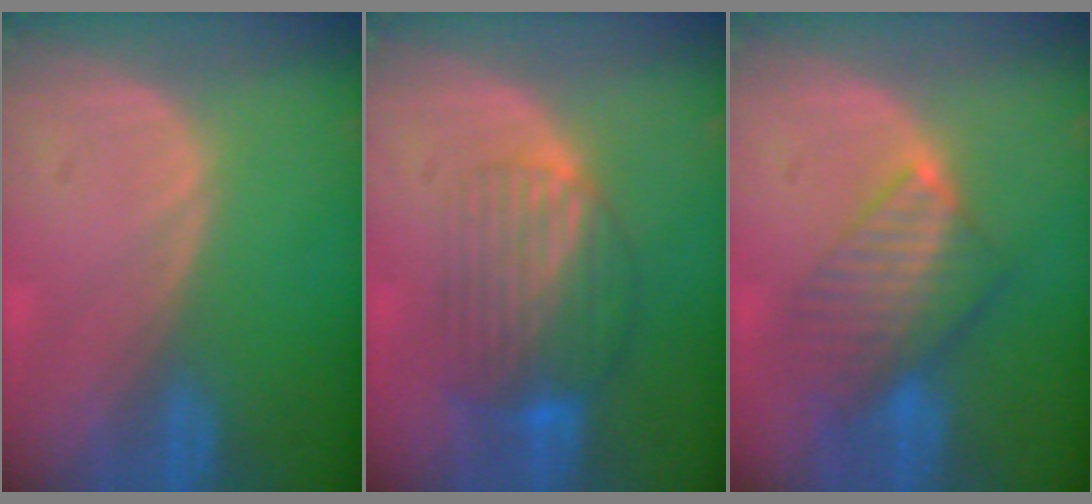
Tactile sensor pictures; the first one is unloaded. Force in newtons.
{"total": 8.3, "press": 7.3, "slide": 4.0}
{"total": 7.8, "press": 7.1, "slide": 3.3}